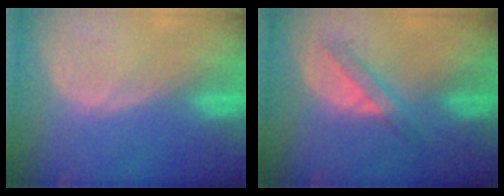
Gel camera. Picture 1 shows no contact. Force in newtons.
{"total": 3.9, "press": 3.7, "slide": 1.1}